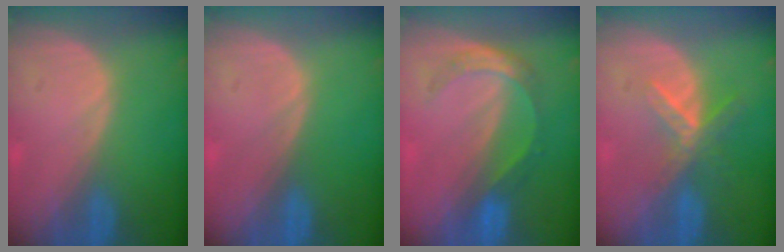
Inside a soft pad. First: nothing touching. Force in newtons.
{"total": 0.0}
{"total": 5.5, "press": 4.7, "slide": 2.8}
{"total": 5.8, "press": 5.0, "slide": 2.9}